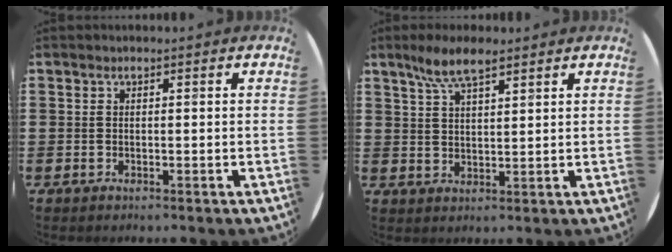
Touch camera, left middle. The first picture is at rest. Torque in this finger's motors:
{"motor_torque": [0.38, -0.04, 0.14, 0.08]}